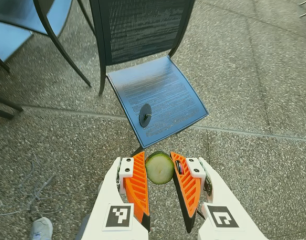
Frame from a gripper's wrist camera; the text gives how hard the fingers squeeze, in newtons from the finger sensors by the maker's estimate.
{"total": 9.0, "left": 8.6, "right": 9.4}